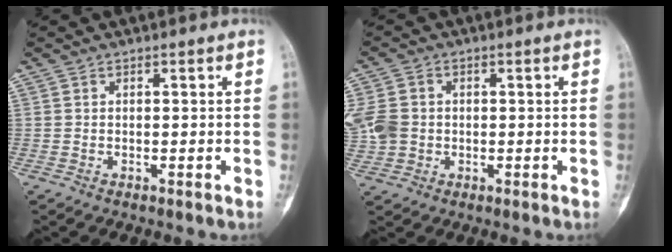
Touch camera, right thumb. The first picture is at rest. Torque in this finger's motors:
{"motor_torque": [0.20, 0.35, 0.03, 0.04, 0.10]}